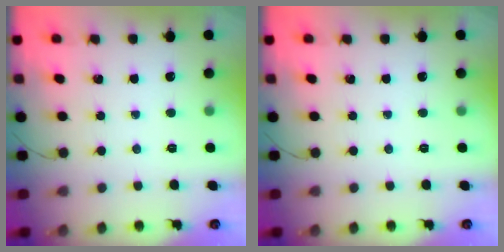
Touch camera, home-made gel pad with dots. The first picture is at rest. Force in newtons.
{"total": 0.0}